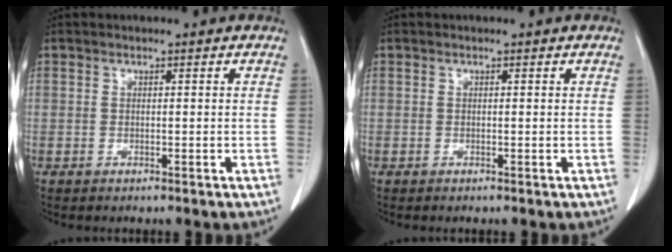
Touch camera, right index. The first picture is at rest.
{"total": 0.0}